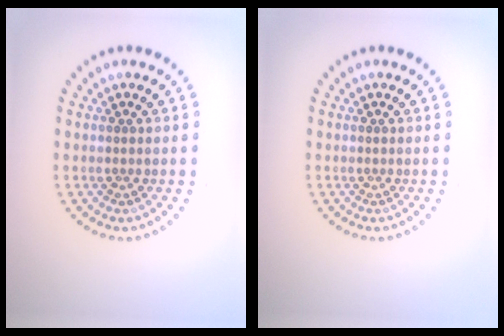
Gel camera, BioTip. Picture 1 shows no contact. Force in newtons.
{"total": 0.0}